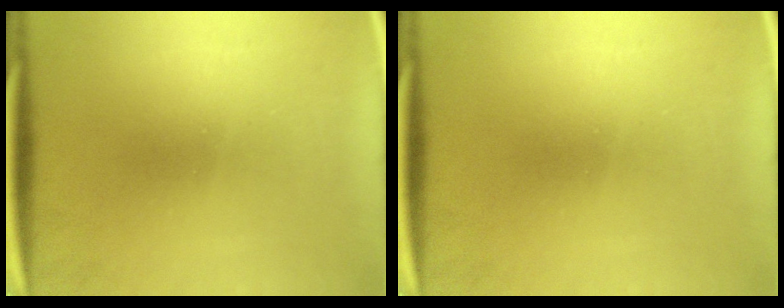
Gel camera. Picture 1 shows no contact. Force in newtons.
{"total": 0.0}